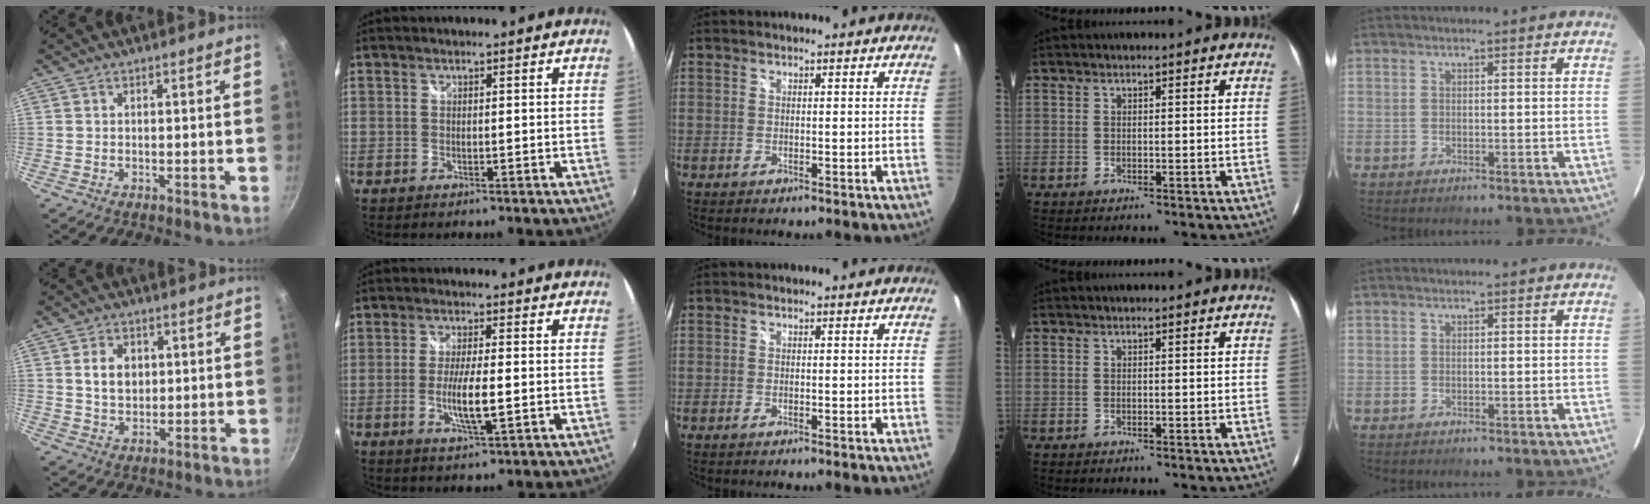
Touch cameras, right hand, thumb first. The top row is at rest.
{"thumb": {"total": 6.1, "force": [1.1, 4.6, 3.9], "torque": [-0.051, -0.002, 0.023]}, "index": {"total": 6.1, "force": [-1.3, 0.7, 5.9], "torque": [-0.114, -0.007, -0.020]}}